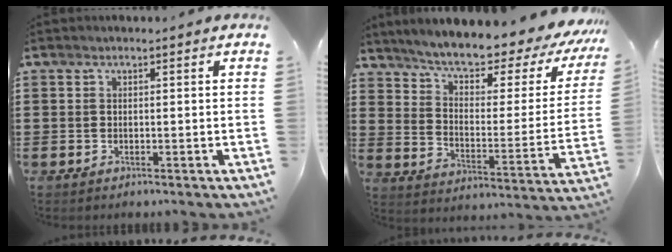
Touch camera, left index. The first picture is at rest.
{"total": 6.8, "force": [6.0, 0.8, 3.0], "torque": [-0.079, -0.048, 0.096]}